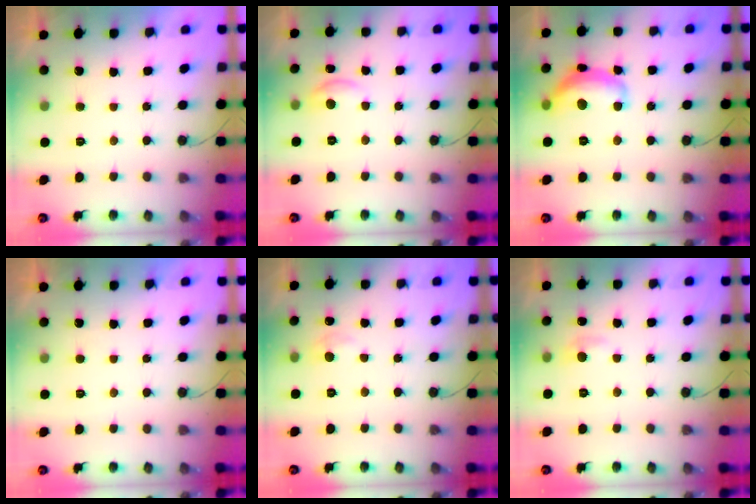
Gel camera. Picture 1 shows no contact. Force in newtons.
{"total": 4.2, "press": 4.1, "slide": 0.4}
{"total": 14.2, "press": 14.2, "slide": 1.0}
{"total": 0.0}
{"total": 4.4, "press": 4.4, "slide": 0.6}
{"total": 6.2, "press": 6.2, "slide": 0.8}